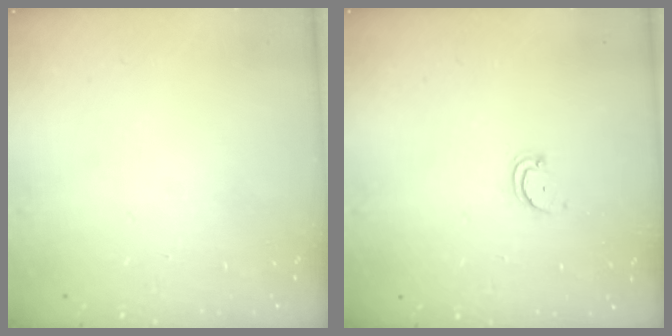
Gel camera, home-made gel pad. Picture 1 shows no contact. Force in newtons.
{"total": 2.3, "press": 2.3, "slide": 0.2}